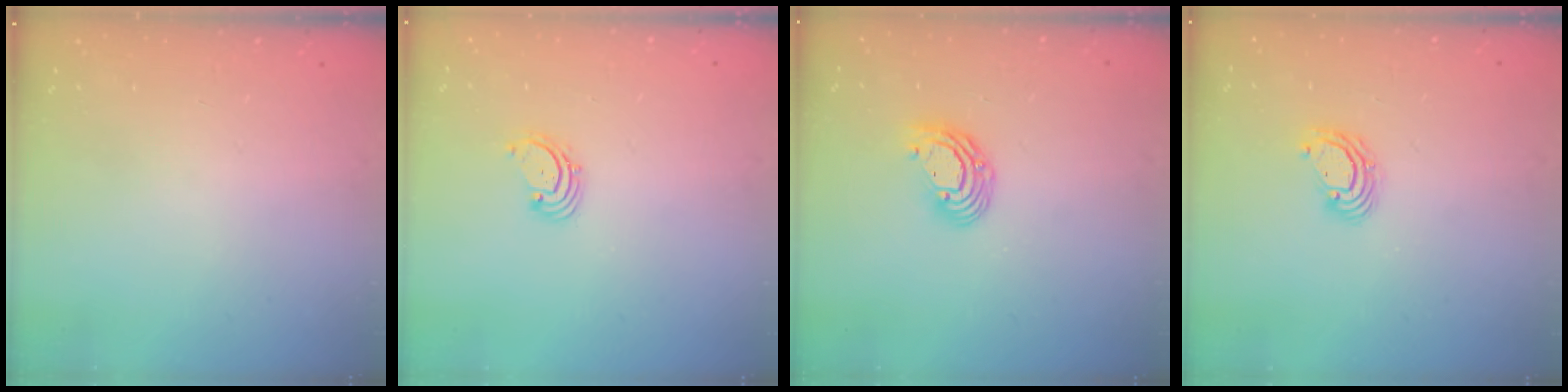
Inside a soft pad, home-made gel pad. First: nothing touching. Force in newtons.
{"total": 1.6, "press": 1.6, "slide": 0.2}
{"total": 8.7, "press": 8.6, "slide": 1.3}
{"total": 5.1, "press": 5.1, "slide": 0.2}